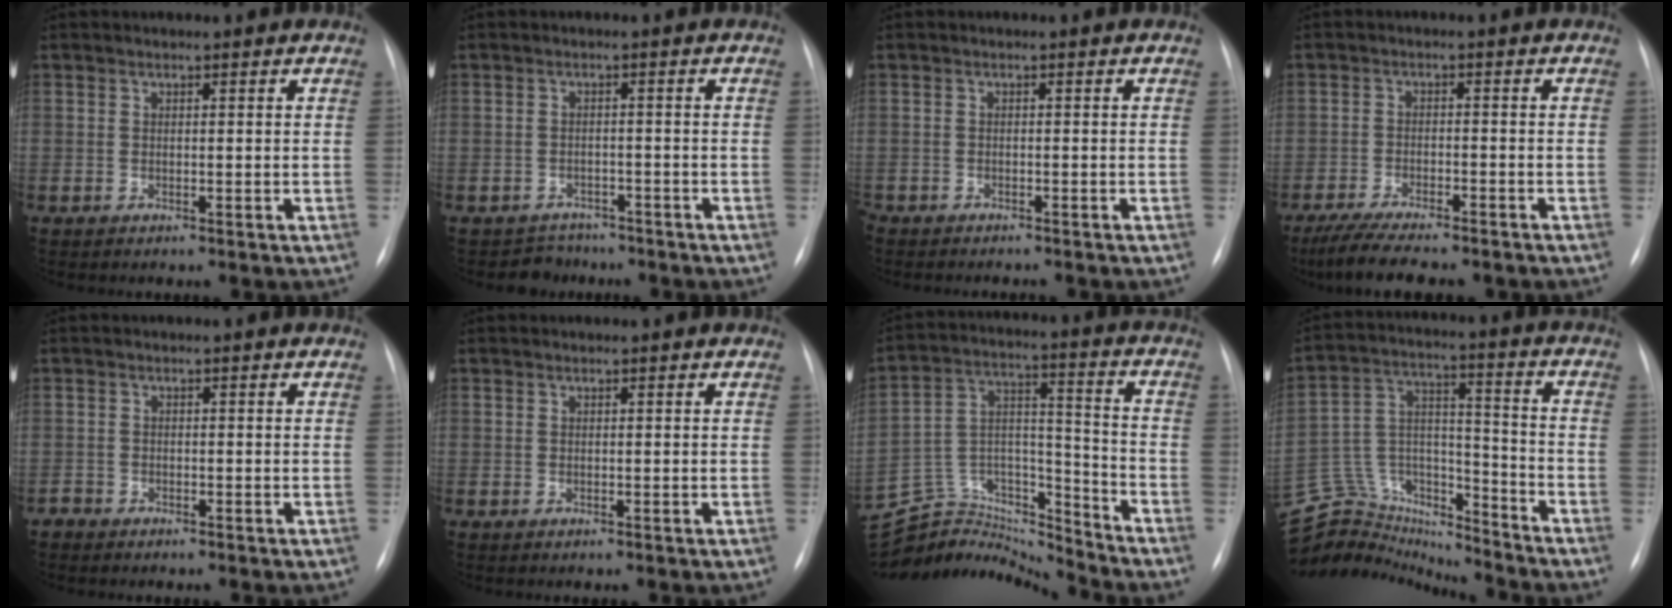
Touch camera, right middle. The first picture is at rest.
{"total": 3.3, "force": [-2.6, 1.8, -0.8], "torque": [0.011, 0.010, -0.039]}
{"total": 3.7, "force": [-3.4, 0.8, 1.1], "torque": [-0.008, -0.007, -0.048]}
{"total": 11.1, "force": [-9.2, 2.2, 5.7], "torque": [-0.092, -0.017, -0.140]}
{"total": 1.1, "force": [-0.9, 0.5, -0.1], "torque": [0.000, 0.001, -0.018]}
{"total": 0.0}
{"total": 15.0, "force": [-14.9, 2.1, -0.1], "torque": [0.005, 0.066, -0.258]}
{"total": 19.7, "force": [-19.0, 4.3, 2.8], "torque": [-0.064, 0.054, -0.306]}